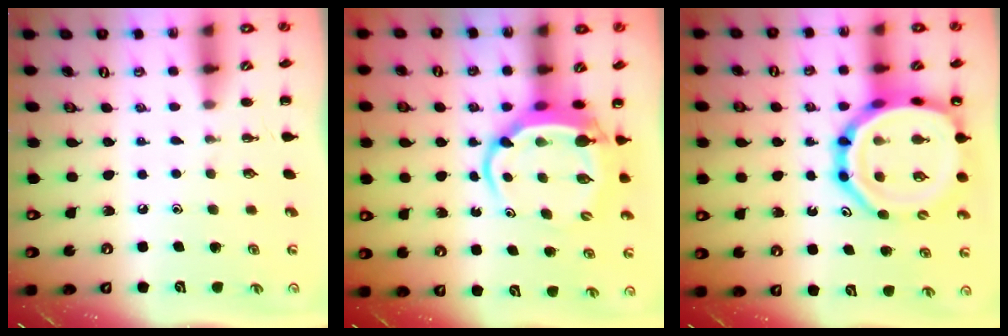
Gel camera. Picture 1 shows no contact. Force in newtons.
{"total": 6.7, "press": 6.4, "slide": 1.8}
{"total": 22.1, "press": 21.6, "slide": 4.2}